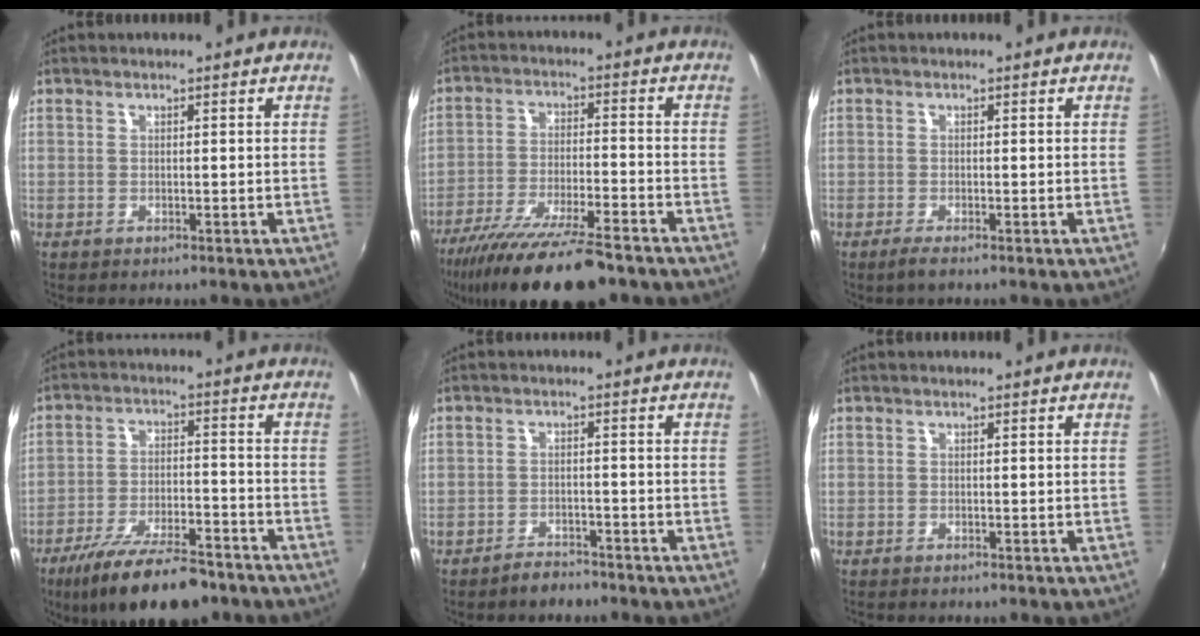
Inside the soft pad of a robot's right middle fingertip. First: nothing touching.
{"total": 17.8, "force": [-14.0, 3.2, 10.6], "torque": [-0.210, -0.041, -0.231]}
{"total": 2.0, "force": [-1.4, 0.0, 1.4], "torque": [-0.031, -0.008, -0.029]}
{"total": 16.3, "force": [-12.2, 5.1, 9.5], "torque": [-0.192, -0.028, -0.194]}
{"total": 3.2, "force": [-3.0, 0.9, 0.6], "torque": [-0.024, 0.000, -0.048]}
{"total": 0.6, "force": [-0.5, 0.1, 0.2], "torque": [-0.004, -0.003, -0.012]}